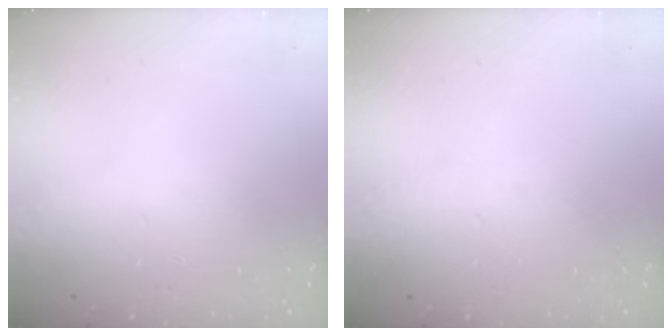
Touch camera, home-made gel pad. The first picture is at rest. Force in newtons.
{"total": 0.0}